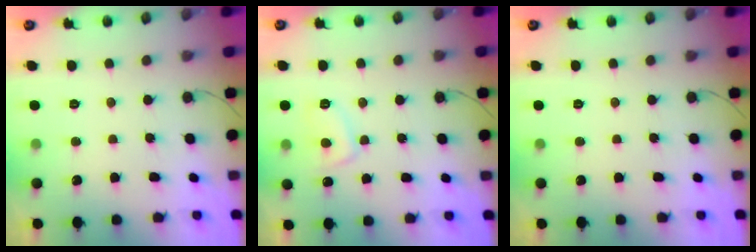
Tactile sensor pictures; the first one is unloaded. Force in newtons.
{"total": 7.2, "press": 7.2, "slide": 0.7}
{"total": 0.0}